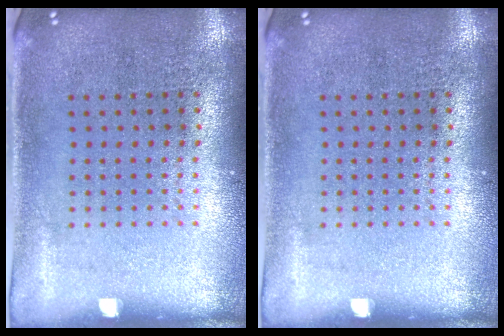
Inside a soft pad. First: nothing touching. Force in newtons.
{"total": 0.0}